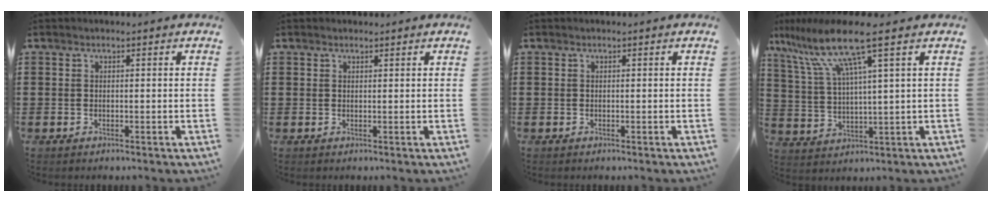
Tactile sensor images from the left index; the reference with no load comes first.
{"total": 0.6, "force": [0.6, 0.3, 0.0], "torque": [-0.003, 0.001, 0.012]}
{"total": 0.0}
{"total": 11.6, "force": [6.6, 0.8, 9.5], "torque": [-0.225, -0.025, 0.103]}